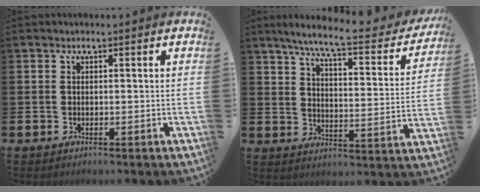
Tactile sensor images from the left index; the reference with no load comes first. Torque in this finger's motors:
{"motor_torque": [0.99, -1.14, 0.34, 0.08]}